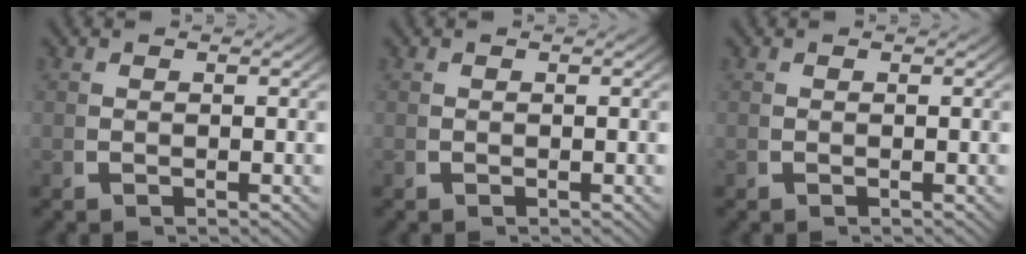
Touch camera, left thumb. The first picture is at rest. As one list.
[{"total": 0.0}, {"total": 0.0}]